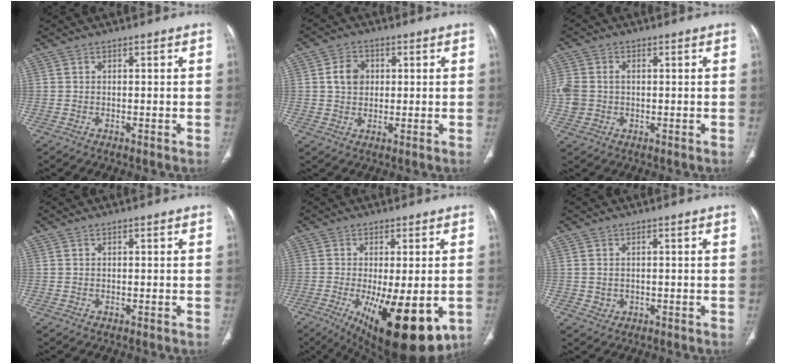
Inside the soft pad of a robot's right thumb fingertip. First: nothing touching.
{"total": 5.4, "force": [1.0, 4.3, 3.0], "torque": [-0.037, 0.003, 0.015]}
{"total": 5.9, "force": [-0.2, 4.8, 3.5], "torque": [-0.087, 0.010, -0.002]}
{"total": 0.0}
{"total": 18.6, "force": [-6.6, 6.7, 16.0], "torque": [-0.213, -0.028, -0.081]}
{"total": 1.6, "force": [-0.1, 1.5, 0.6], "torque": [-0.007, -0.001, 0.006]}